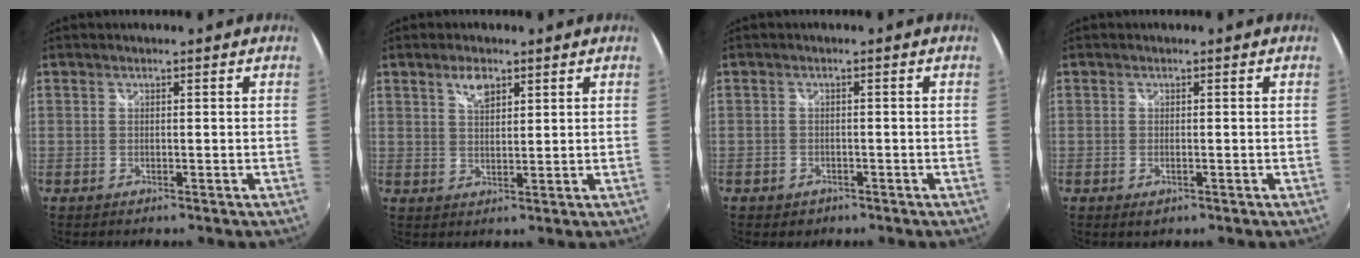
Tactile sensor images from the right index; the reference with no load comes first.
{"total": 3.8, "force": [2.3, 1.8, 2.5], "torque": [-0.042, 0.004, 0.041]}
{"total": 2.5, "force": [-1.4, 2.0, 0.7], "torque": [-0.020, 0.000, -0.019]}
{"total": 1.6, "force": [-0.6, 0.9, 1.1], "torque": [-0.020, -0.004, -0.009]}